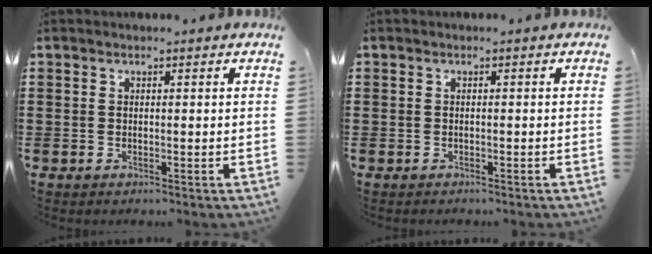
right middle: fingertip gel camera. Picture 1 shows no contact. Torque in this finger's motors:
{"motor_torque": [-1.44, 0.70, -0.82, -0.21]}